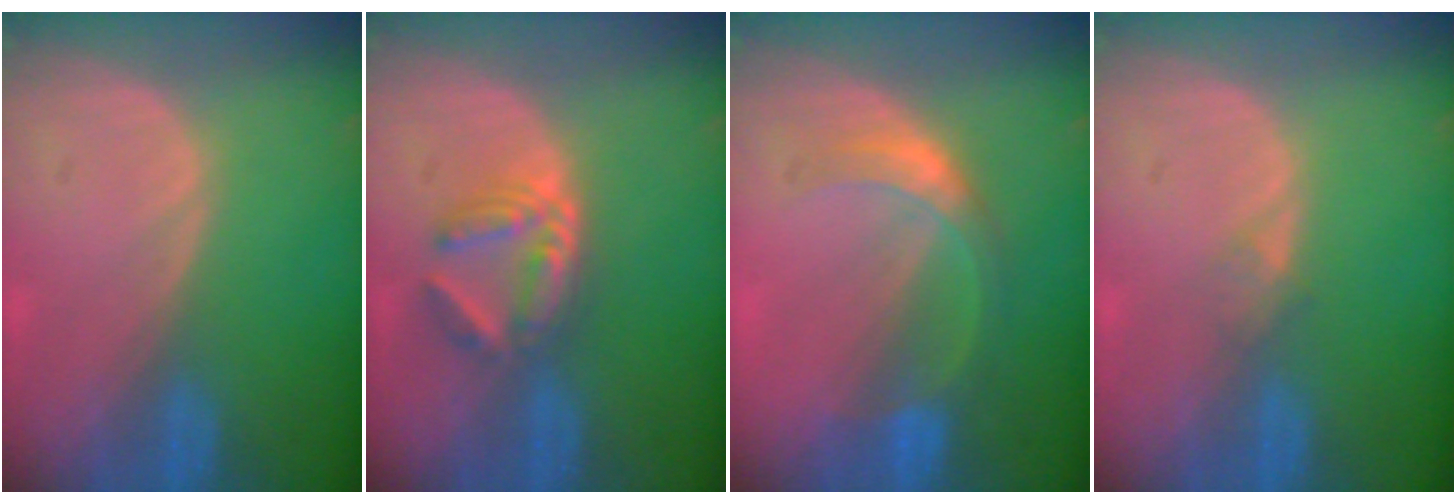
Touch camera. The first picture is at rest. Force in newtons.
{"total": 5.9, "press": 5.2, "slide": 2.9}
{"total": 5.5, "press": 5.1, "slide": 2.1}
{"total": 1.1, "press": 1.0, "slide": 0.1}